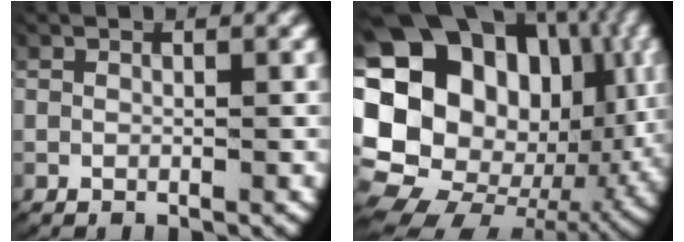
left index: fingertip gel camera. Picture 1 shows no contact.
{"total": 26.0, "force": [1.5, 20.9, 15.4], "torque": [-0.311, -0.043, 0.013]}